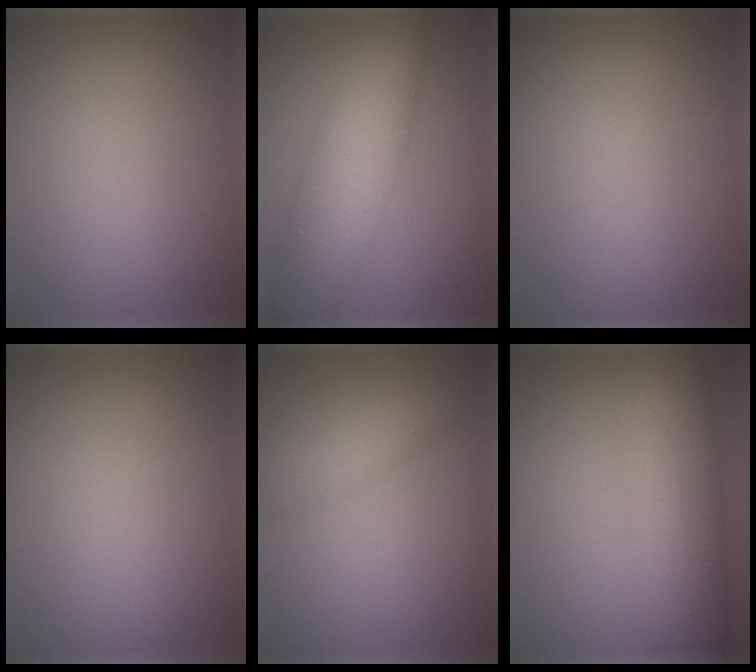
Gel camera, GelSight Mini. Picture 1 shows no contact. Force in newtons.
{"total": 8.6, "press": 8.6, "slide": 0.1}
{"total": 0.0}
{"total": 0.0}
{"total": 2.8, "press": 2.8, "slide": 0.2}
{"total": 8.9, "press": 8.9, "slide": 0.3}